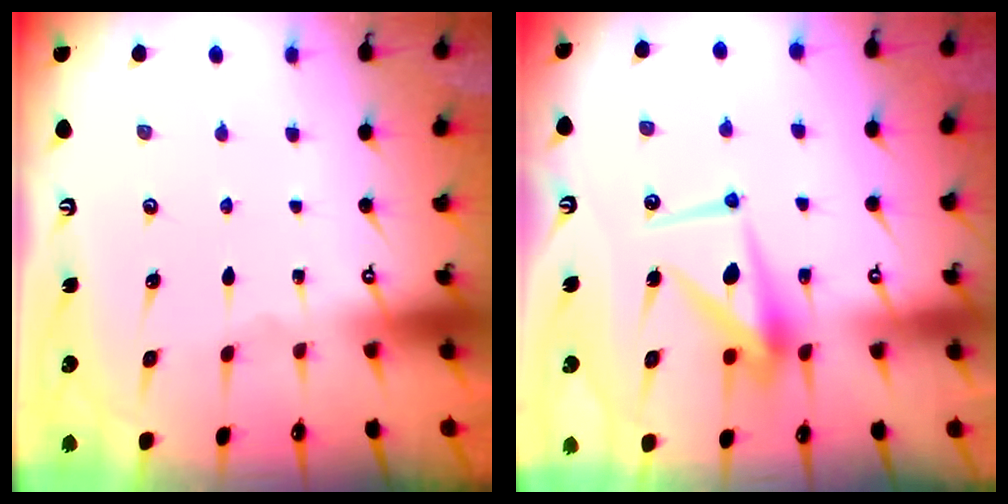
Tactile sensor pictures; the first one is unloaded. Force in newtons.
{"total": 11.2, "press": 11.1, "slide": 0.8}